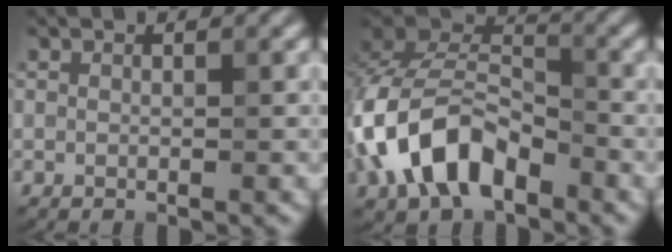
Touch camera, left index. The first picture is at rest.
{"total": 9.6, "force": [-4.3, 5.7, 6.4], "torque": [-0.134, 0.010, -0.093]}